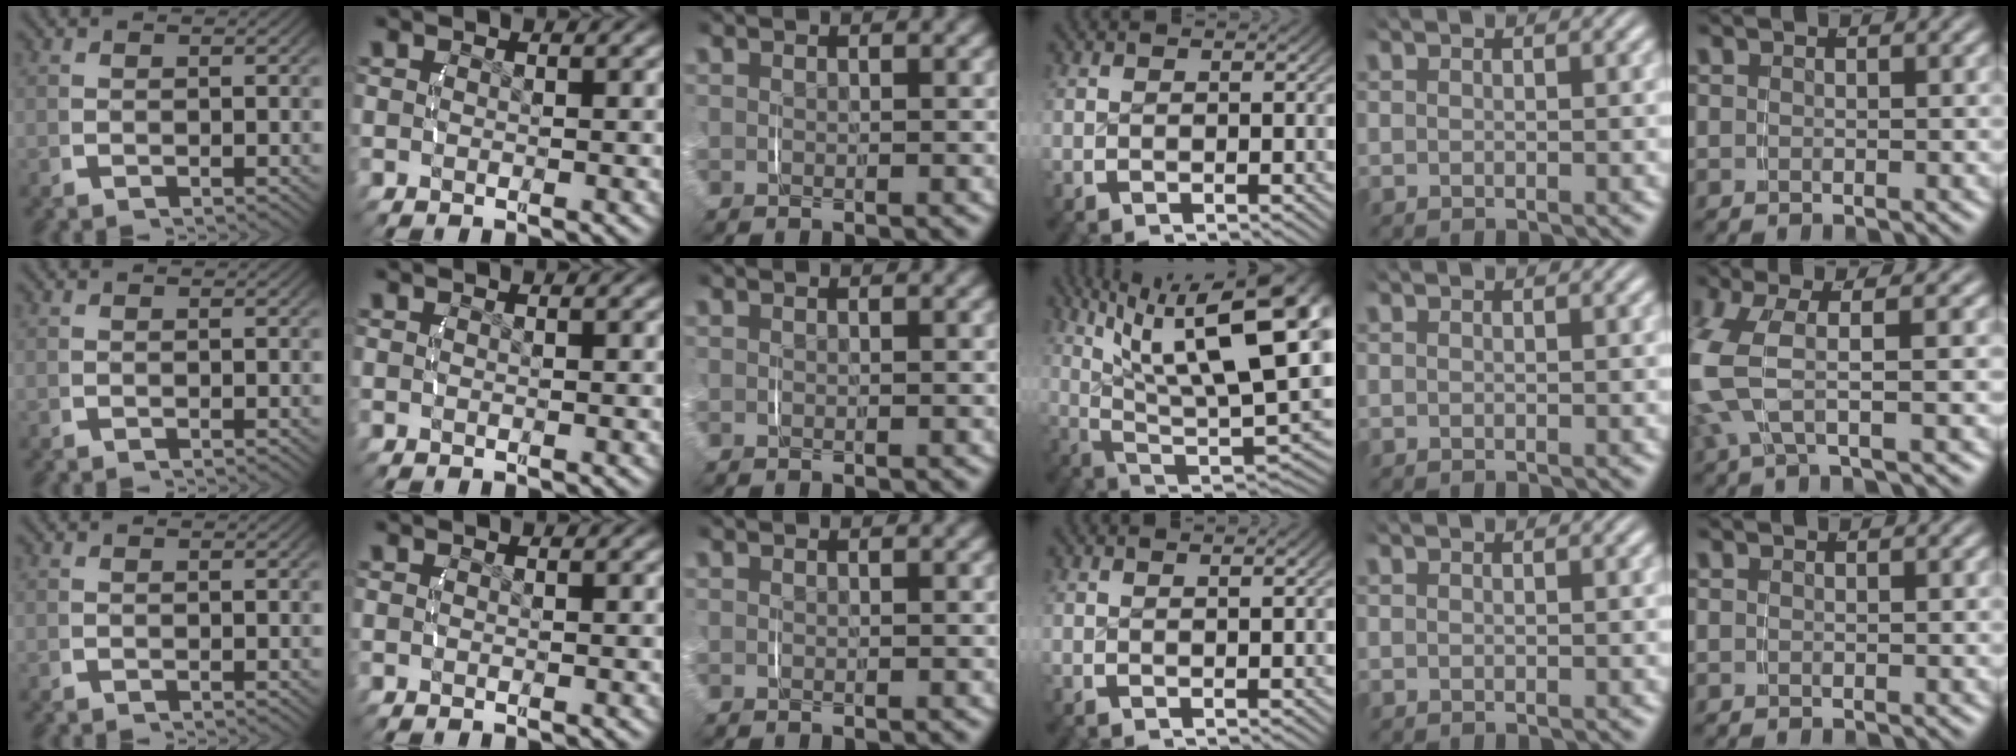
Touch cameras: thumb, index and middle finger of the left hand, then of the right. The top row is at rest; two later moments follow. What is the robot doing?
{"motion": "lift_and_place", "object": "glasses case"}